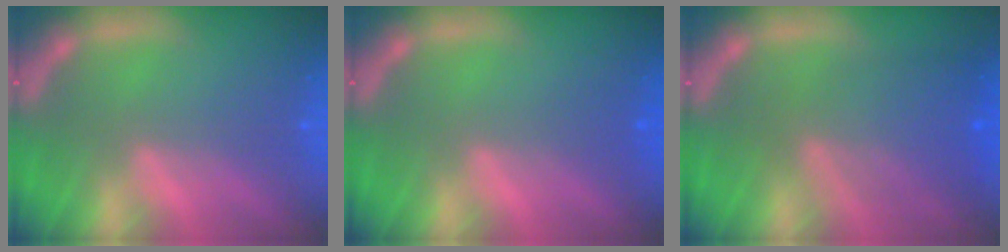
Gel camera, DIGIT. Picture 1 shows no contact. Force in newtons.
{"total": 0.9}
{"total": 6.1}